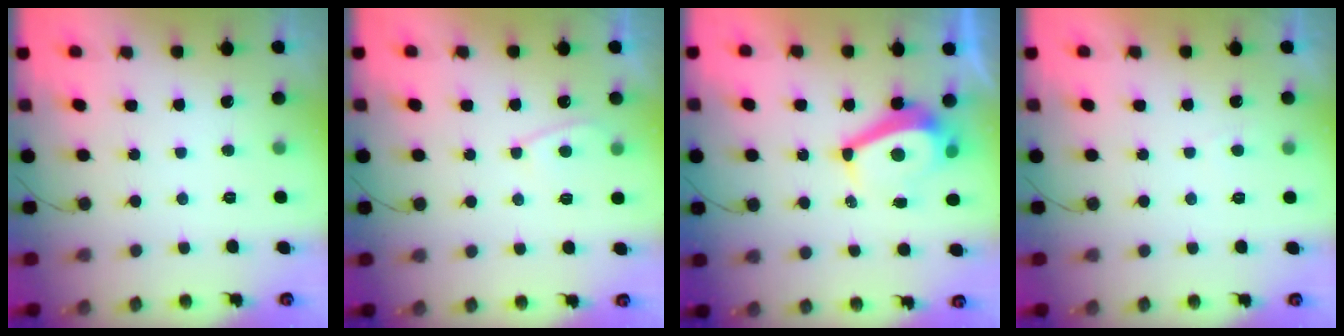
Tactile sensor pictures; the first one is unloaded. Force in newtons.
{"total": 3.9, "press": 3.9, "slide": 0.5}
{"total": 7.9, "press": 7.9, "slide": 0.3}
{"total": 1.1, "press": 1.0, "slide": 0.5}